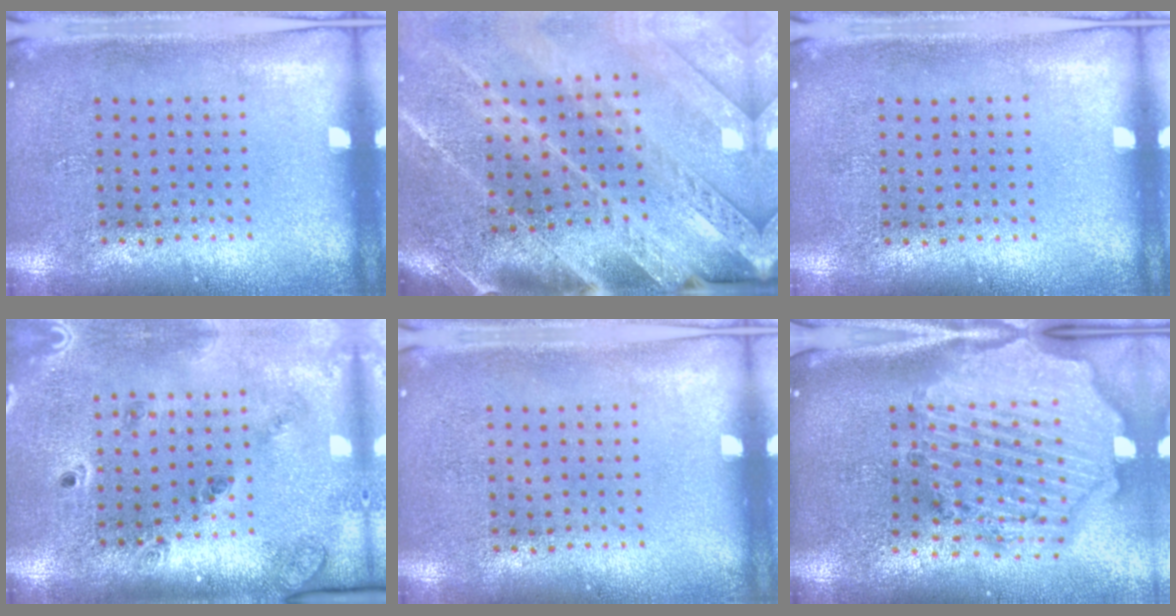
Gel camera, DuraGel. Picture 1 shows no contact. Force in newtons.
{"total": 3.8, "press": 3.2, "slide": 2.1}
{"total": 0.0}
{"total": 1.6, "press": 1.5, "slide": 0.4}
{"total": 0.0}
{"total": 4.0, "press": 3.3, "slide": 2.3}